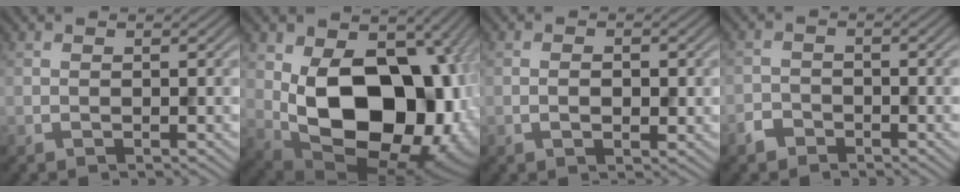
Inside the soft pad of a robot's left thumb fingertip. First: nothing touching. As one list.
[{"total": 19.4, "force": [-0.4, 12.8, 14.5], "torque": [-0.226, -0.052, 0.016]}, {"total": 2.3, "force": [-0.5, 1.2, 1.9], "torque": [-0.031, -0.003, -0.004]}, {"total": 1.9, "force": [-1.6, 1.0, 0.4], "torque": [-0.009, 0.003, -0.032]}]